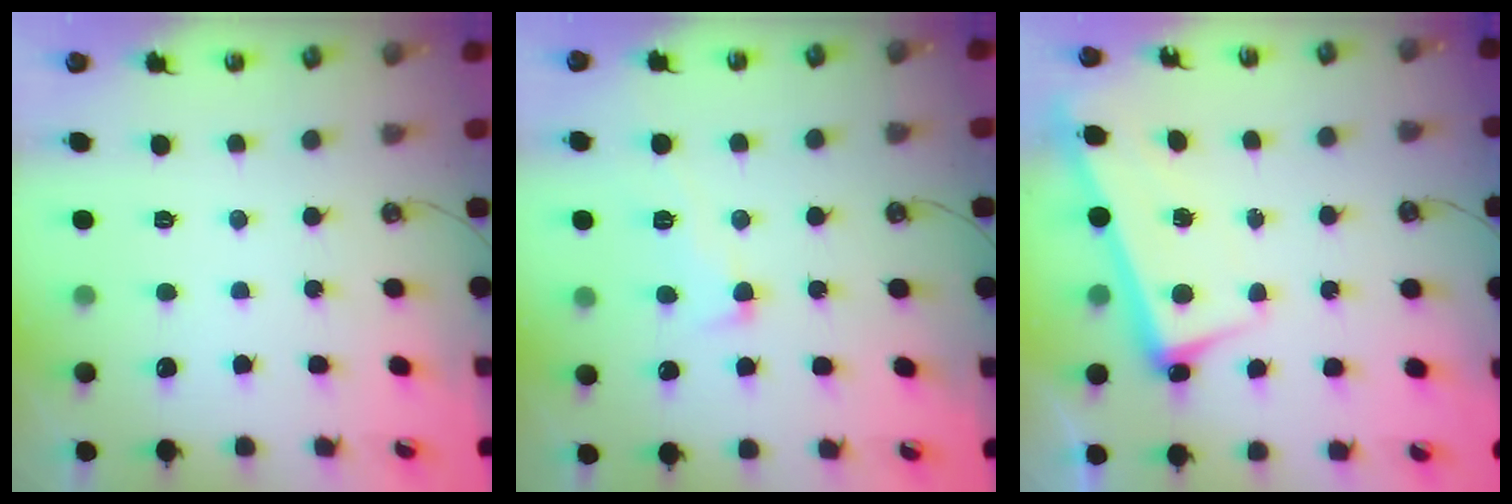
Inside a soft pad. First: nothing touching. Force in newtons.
{"total": 1.0, "press": 0.3, "slide": 0.9}
{"total": 2.6, "press": 2.4, "slide": 0.9}